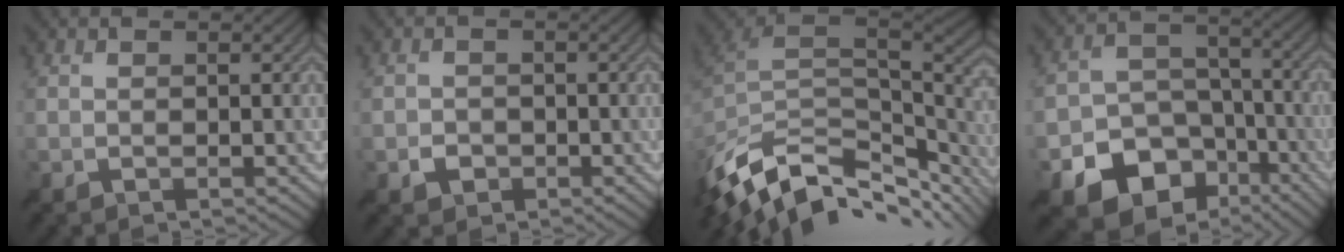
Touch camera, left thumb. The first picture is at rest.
{"total": 1.4, "force": [-0.4, 1.3, 0.5], "torque": [-0.005, -0.001, -0.010]}
{"total": 13.5, "force": [-7.3, 6.7, 9.1], "torque": [-0.219, -0.015, -0.122]}
{"total": 13.7, "force": [-7.6, 10.1, 5.3], "torque": [-0.119, -0.033, -0.112]}